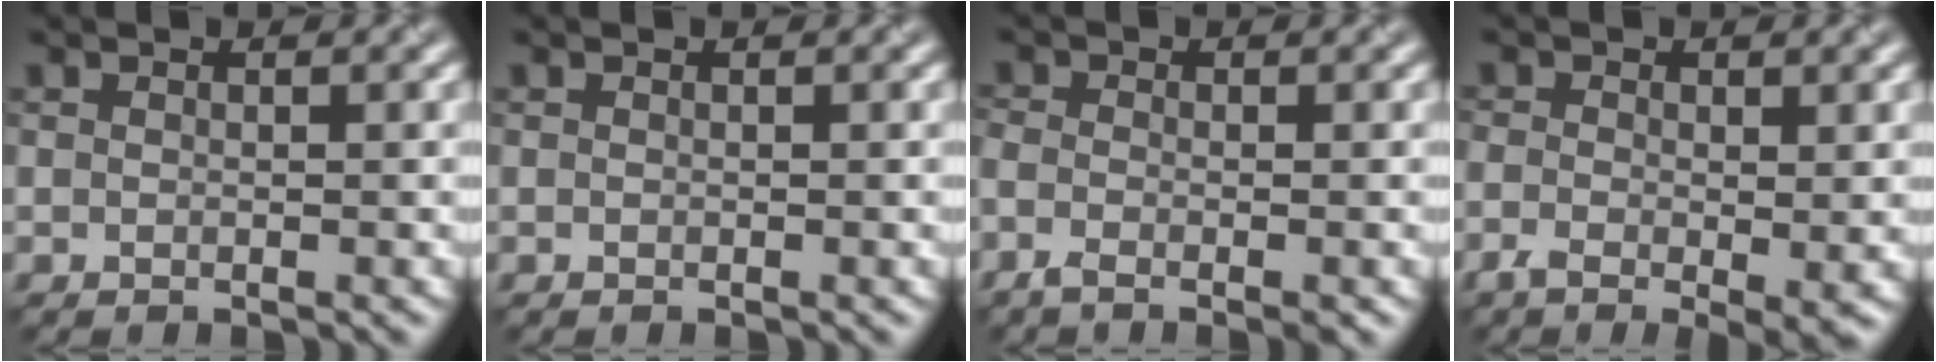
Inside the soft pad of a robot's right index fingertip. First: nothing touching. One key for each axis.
{"total": 0.0}
{"total": 2.2, "fx": -1.4, "fy": 0.6, "fz": 1.5, "tx": -0.037, "ty": -0.002, "tz": -0.041}
{"total": 3.9, "fx": -1.3, "fy": 1.6, "fz": 3.3, "tx": -0.066, "ty": -0.006, "tz": -0.028}